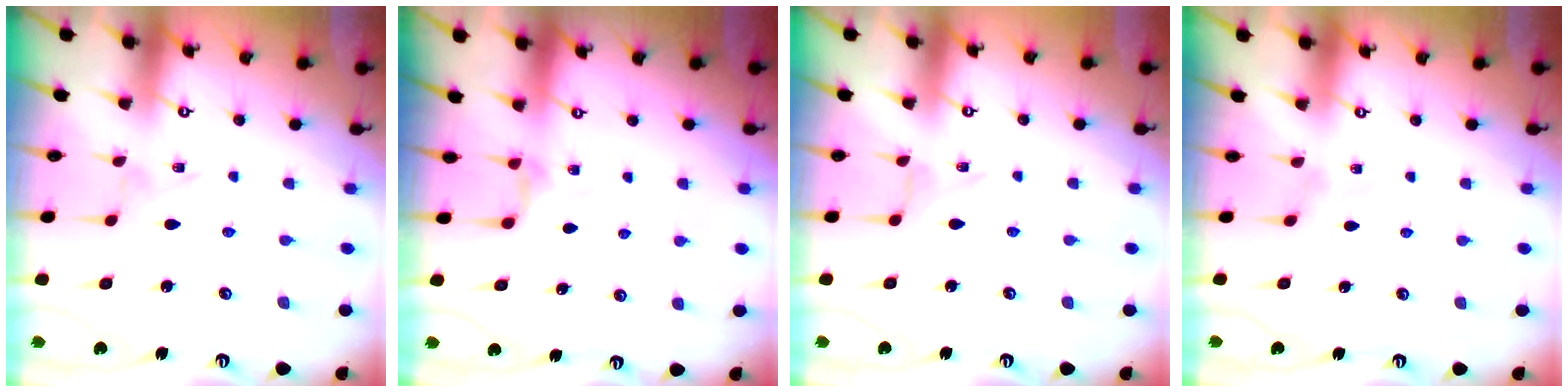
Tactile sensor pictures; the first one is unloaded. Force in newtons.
{"total": 2.6, "press": 2.5, "slide": 0.4}
{"total": 0.0}
{"total": 1.9, "press": 1.9, "slide": 0.4}